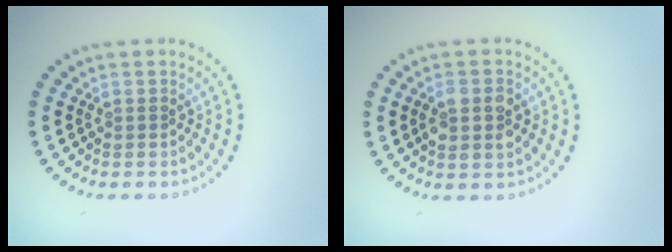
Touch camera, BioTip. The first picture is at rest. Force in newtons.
{"total": 2.8, "press": 2.8, "slide": 0.2}